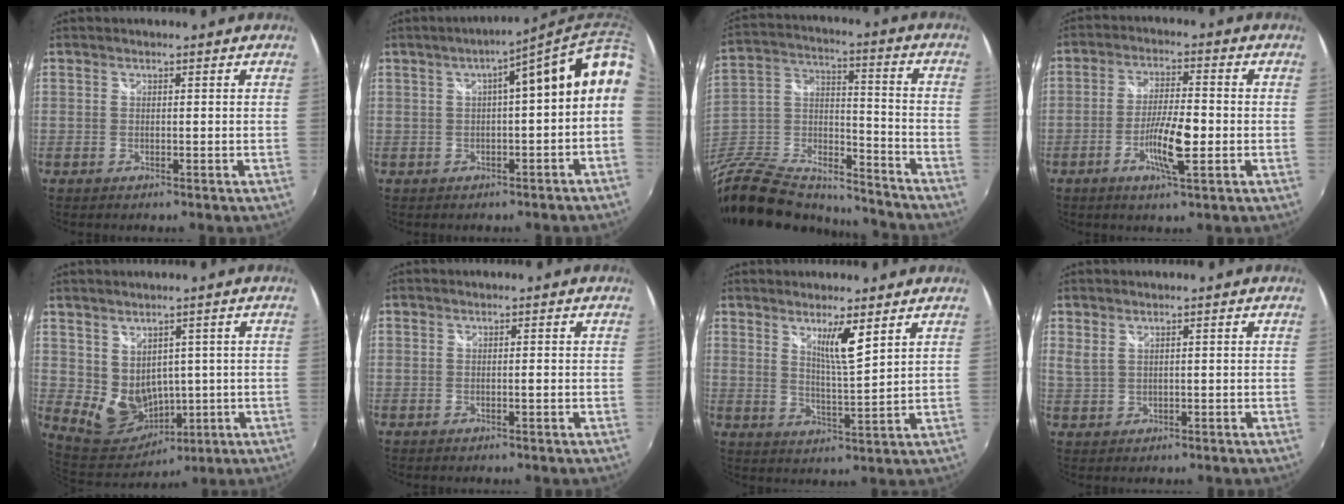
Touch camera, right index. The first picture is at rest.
{"total": 11.6, "force": [3.7, 1.5, 10.9], "torque": [-0.148, 0.014, 0.051]}
{"total": 26.7, "force": [-20.9, 11.5, 12.1], "torque": [-0.281, 0.017, -0.340]}
{"total": 7.9, "force": [-2.2, 1.2, 7.5], "torque": [-0.146, 0.000, -0.039]}
{"total": 9.2, "force": [1.3, 7.6, 4.9], "torque": [-0.099, -0.006, 0.054]}
{"total": 0.5, "force": [-0.1, 0.0, 0.5], "torque": [-0.008, 0.003, -0.001]}
{"total": 6.0, "force": [3.8, 0.2, 4.7], "torque": [-0.077, -0.009, 0.062]}
{"total": 1.8, "force": [1.2, 0.6, 1.1], "torque": [-0.022, 0.002, 0.028]}